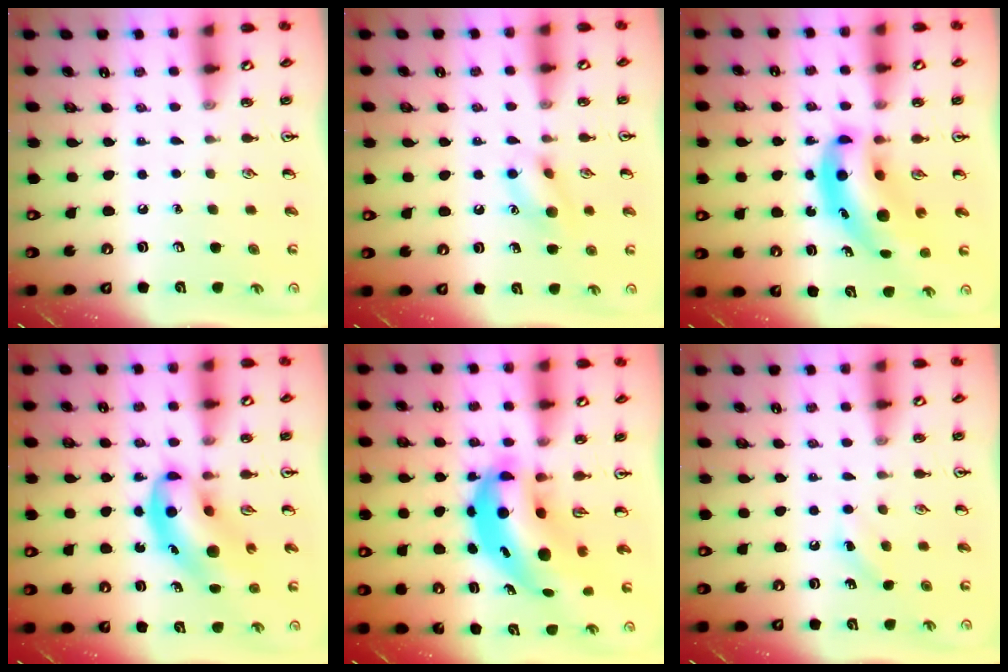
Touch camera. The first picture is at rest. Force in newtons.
{"total": 9.8, "press": 9.7, "slide": 1.4}
{"total": 10.2, "press": 9.7, "slide": 3.1}
{"total": 11.5, "press": 11.1, "slide": 3.0}
{"total": 10.6, "press": 10.2, "slide": 2.9}
{"total": 2.8, "press": 2.6, "slide": 1.0}